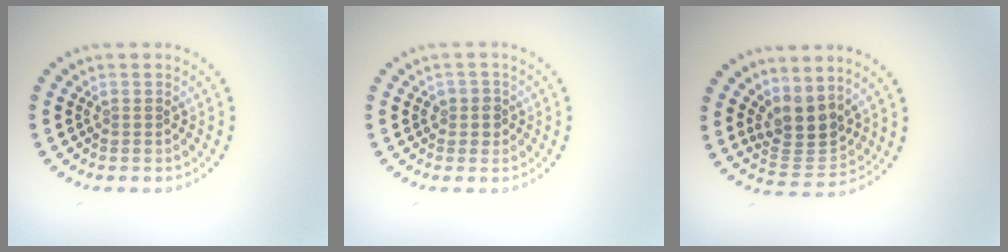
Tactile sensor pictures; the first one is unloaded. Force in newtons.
{"total": 1.5, "press": 1.3, "slide": 0.6}
{"total": 4.0, "press": 3.3, "slide": 2.1}